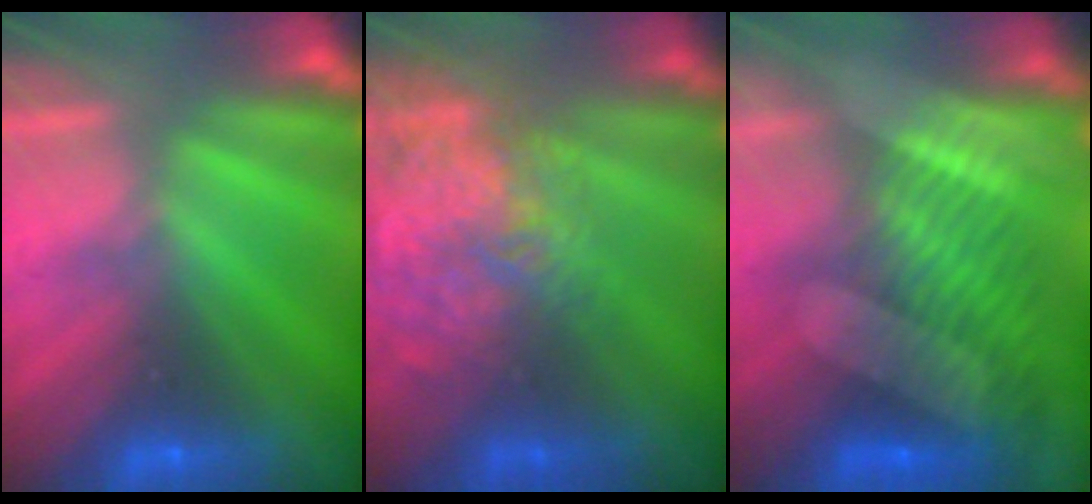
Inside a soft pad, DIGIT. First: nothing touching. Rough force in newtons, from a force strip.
{"total": 10.5}
{"total": 7.3}